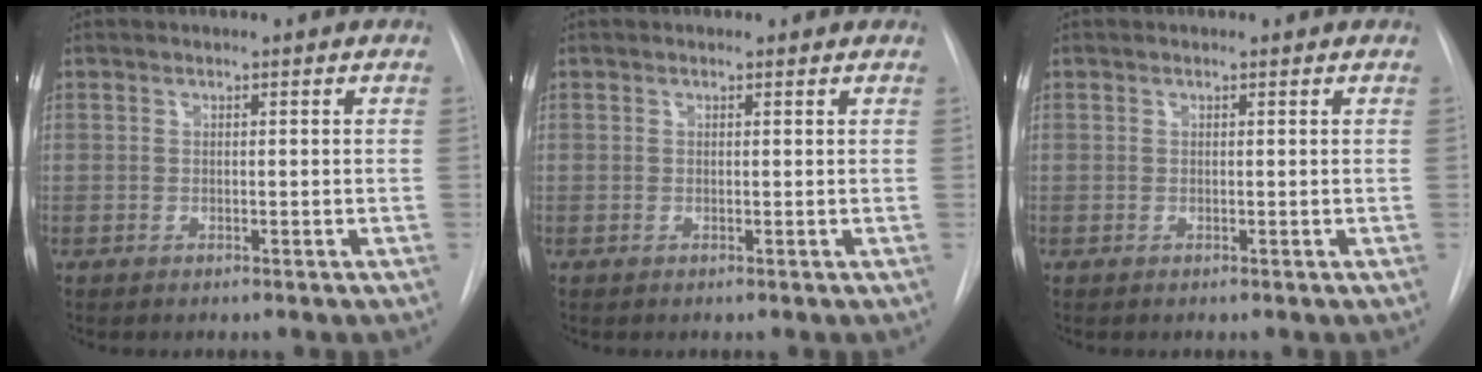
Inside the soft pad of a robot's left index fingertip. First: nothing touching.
{"total": 0.7, "force": [0.6, 0.3, 0.2], "torque": [-0.008, 0.004, 0.006]}
{"total": 0.0}